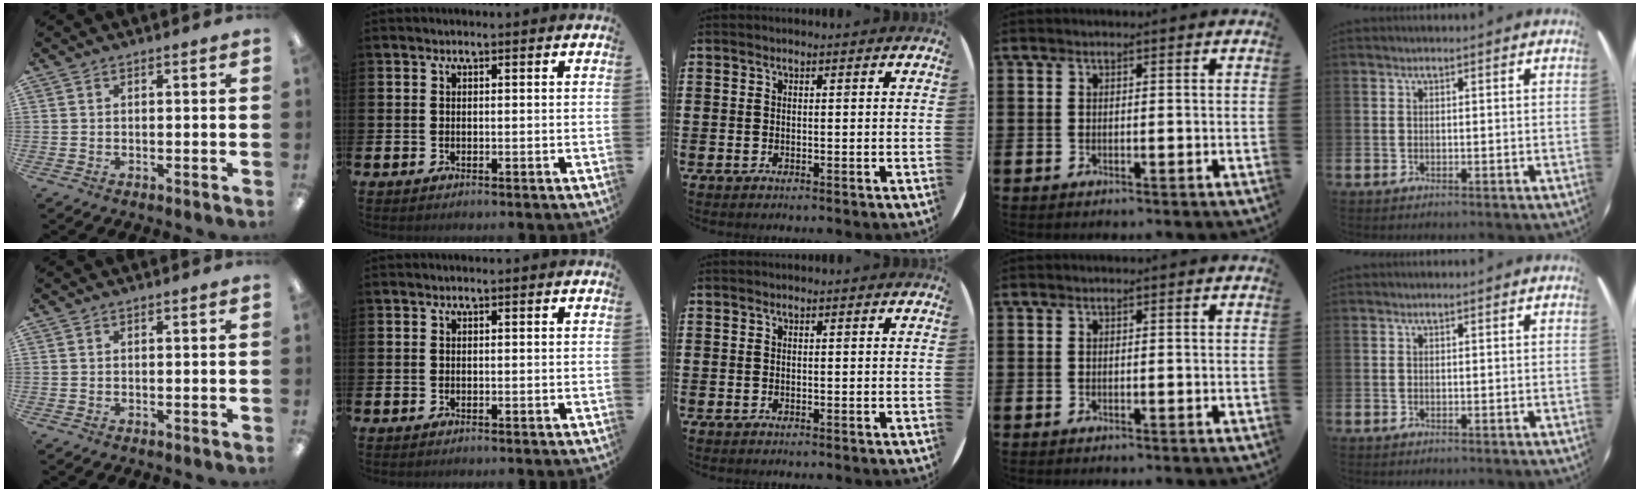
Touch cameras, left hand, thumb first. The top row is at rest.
{}